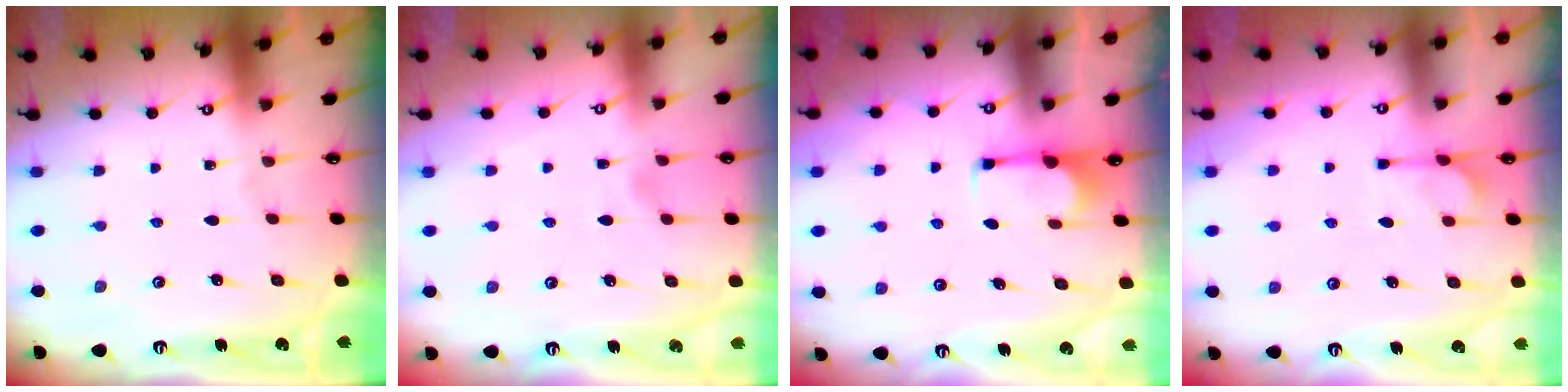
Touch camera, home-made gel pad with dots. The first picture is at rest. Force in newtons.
{"total": 1.1, "press": 0.6, "slide": 1.0}
{"total": 0.0}
{"total": 5.6, "press": 5.4, "slide": 1.6}